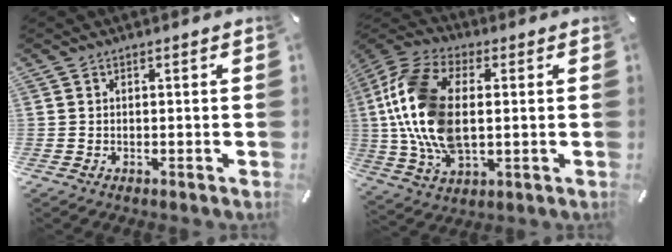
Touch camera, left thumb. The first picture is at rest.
{"total": 17.3, "force": [0.6, 10.3, 13.9], "torque": [-0.326, -0.008, 0.007]}